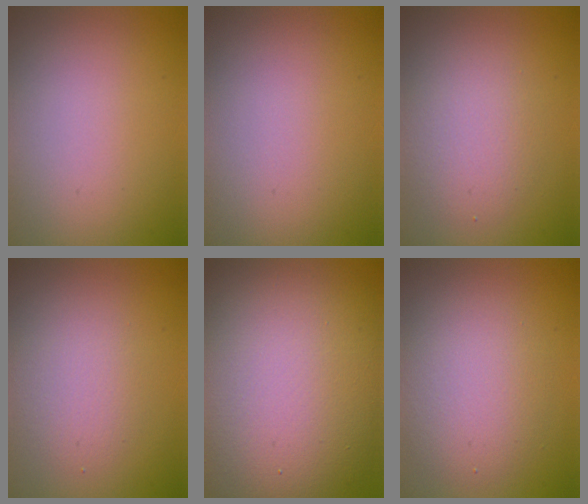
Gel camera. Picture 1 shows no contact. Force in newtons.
{"total": 0.0}
{"total": 2.9, "press": 2.9, "slide": 0.1}
{"total": 2.4, "press": 2.4, "slide": 0.2}
{"total": 15.8, "press": 15.8, "slide": 1.0}
{"total": 4.0, "press": 4.0, "slide": 0.5}